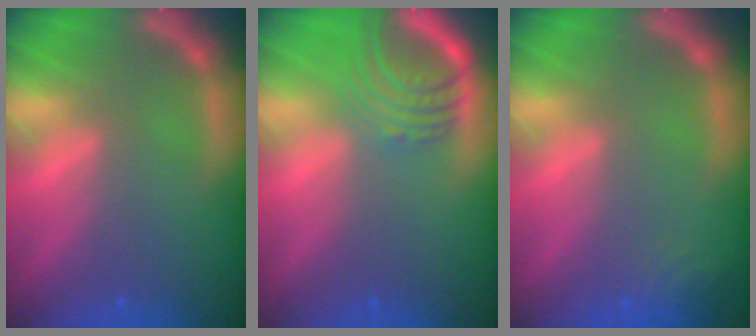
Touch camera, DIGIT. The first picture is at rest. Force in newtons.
{"total": 6.1}
{"total": 2.4}